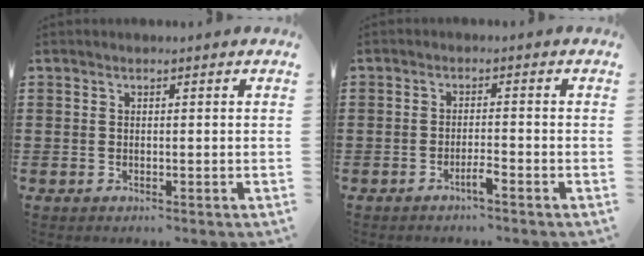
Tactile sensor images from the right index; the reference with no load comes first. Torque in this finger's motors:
{"motor_torque": [0.96, 0.38, 0.07, 0.12]}